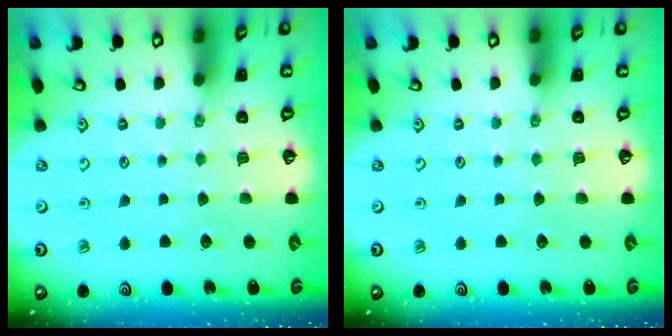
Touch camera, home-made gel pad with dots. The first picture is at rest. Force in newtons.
{"total": 0.0}